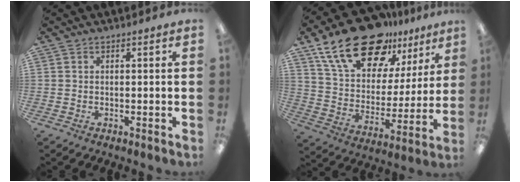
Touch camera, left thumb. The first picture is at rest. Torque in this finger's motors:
{"motor_torque": [0.59, 0.65, 1.43, -1.34, 0.39]}